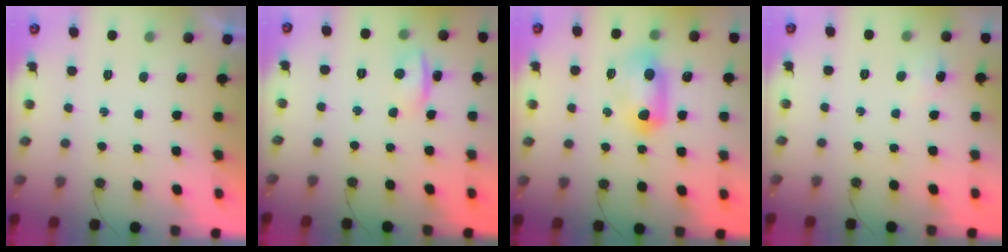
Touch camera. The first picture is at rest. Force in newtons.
{"total": 1.6, "press": 1.4, "slide": 0.7}
{"total": 12.0, "press": 12.0, "slide": 1.2}
{"total": 13.4, "press": 3.3, "slide": 13.0}